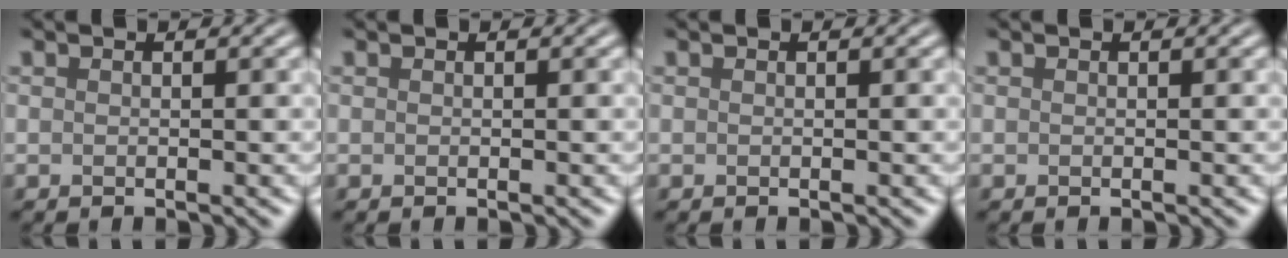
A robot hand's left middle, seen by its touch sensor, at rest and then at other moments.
{"total": 0.0}
{"total": 0.0}
{"total": 0.0}